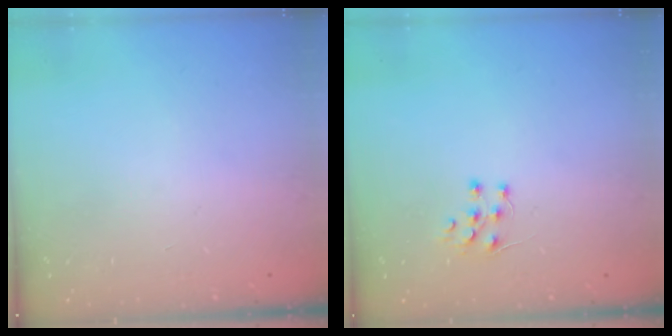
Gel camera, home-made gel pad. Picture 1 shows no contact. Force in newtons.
{"total": 4.7, "press": 4.7, "slide": 0.3}